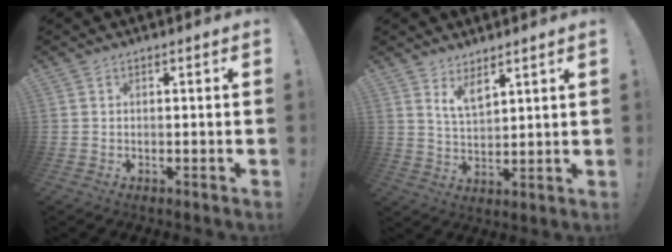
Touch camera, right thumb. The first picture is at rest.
{"total": 6.4, "force": [5.1, 2.5, 3.1], "torque": [-0.054, -0.032, 0.094]}